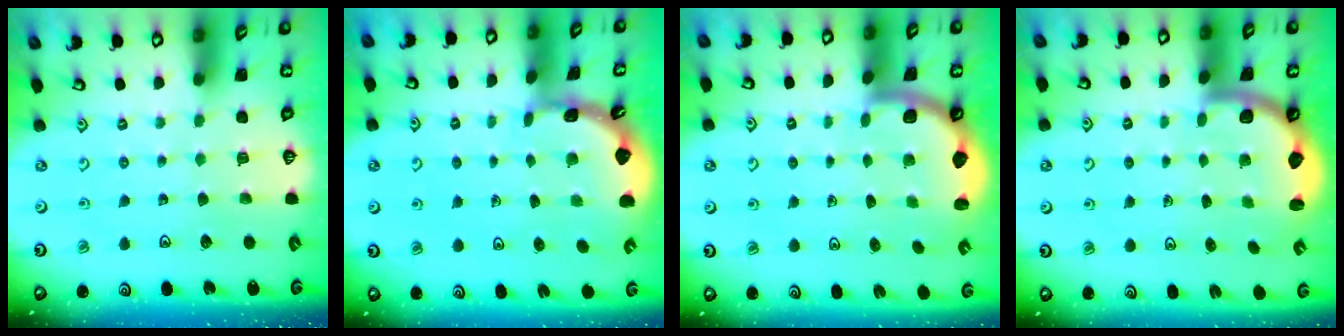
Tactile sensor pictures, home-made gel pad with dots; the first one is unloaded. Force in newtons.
{"total": 1.6, "press": 1.6, "slide": 0.2}
{"total": 2.5, "press": 2.4, "slide": 0.8}
{"total": 2.5, "press": 2.2, "slide": 1.2}